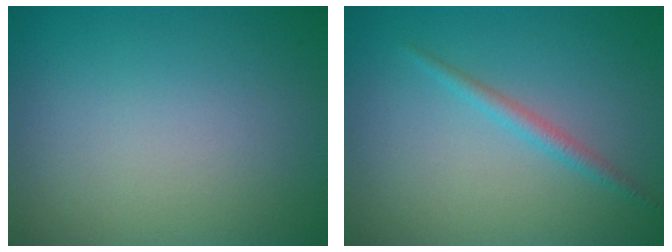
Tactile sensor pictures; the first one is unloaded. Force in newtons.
{"total": 1.5, "press": 1.5, "slide": 0.1}